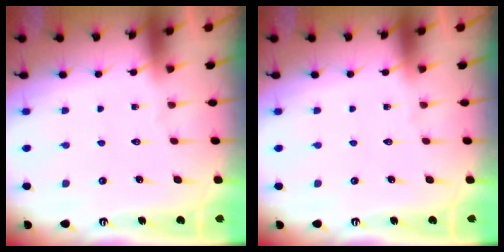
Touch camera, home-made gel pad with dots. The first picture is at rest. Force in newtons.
{"total": 0.0}